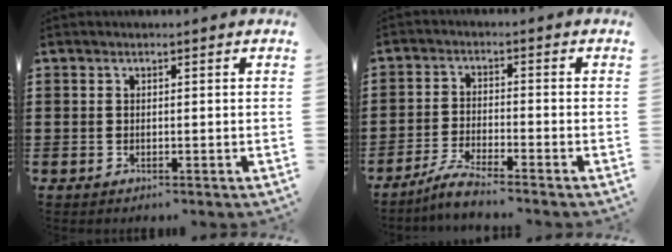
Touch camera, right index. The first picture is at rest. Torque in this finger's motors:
{"motor_torque": [-0.27, 0.60, 0.06, 0.02]}